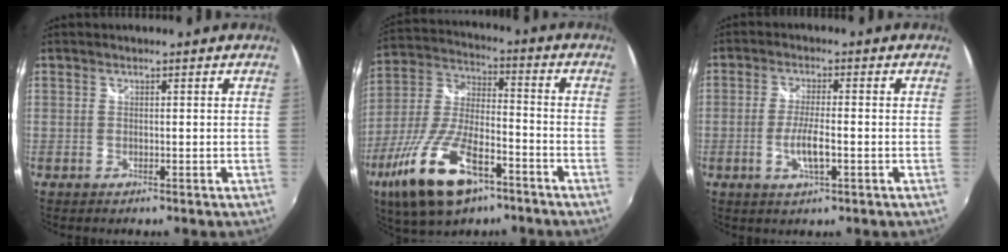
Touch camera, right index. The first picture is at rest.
{"total": 19.5, "force": [-10.9, 7.8, 14.2], "torque": [-0.300, -0.035, -0.197]}
{"total": 5.3, "force": [-1.7, 1.0, 4.9], "torque": [-0.098, -0.007, -0.031]}